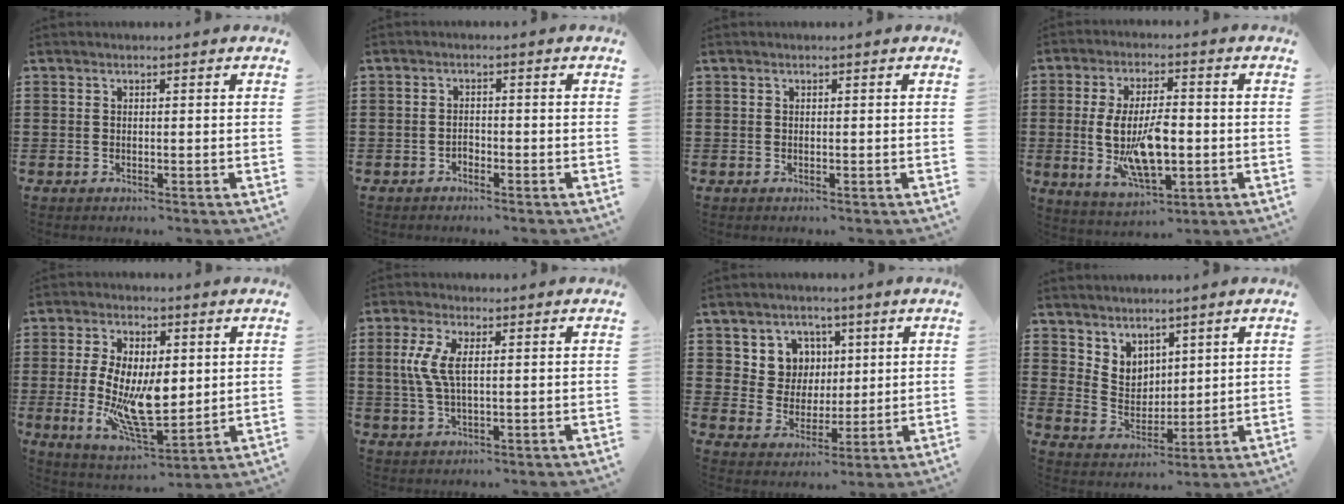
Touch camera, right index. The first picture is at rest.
{"total": 1.3, "force": [-1.0, 0.7, 0.2], "torque": [-0.008, 0.003, -0.023]}
{"total": 0.0}
{"total": 10.4, "force": [-1.2, 4.4, 9.4], "torque": [-0.193, -0.009, -0.025]}
{"total": 11.6, "force": [-0.4, 5.5, 10.2], "torque": [-0.197, -0.012, -0.005]}
{"total": 5.7, "force": [1.0, 2.3, 5.1], "torque": [-0.125, 0.000, 0.009]}
{"total": 7.1, "force": [2.9, 6.3, 1.4], "torque": [-0.056, 0.006, 0.054]}
{"total": 4.9, "force": [3.7, 3.2, 0.1], "torque": [-0.023, -0.008, 0.071]}